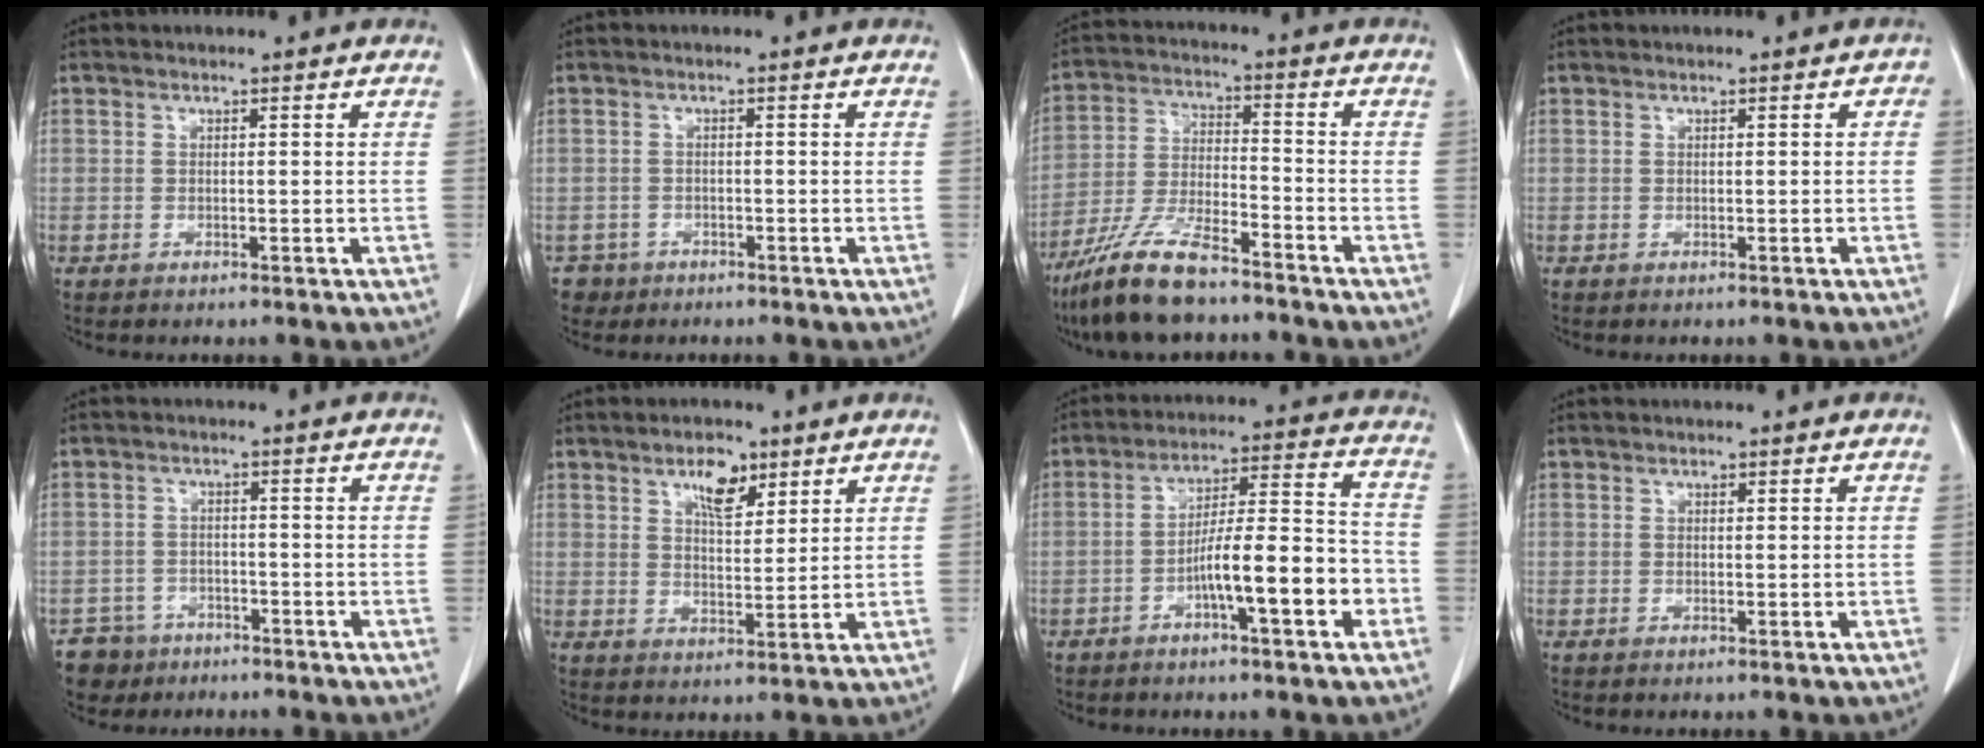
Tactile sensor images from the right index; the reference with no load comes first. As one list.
[{"total": 2.7, "force": [-1.4, 2.2, -0.5], "torque": [0.005, 0.010, -0.026]}, {"total": 11.7, "force": [-9.2, 2.1, 7.0], "torque": [-0.146, -0.022, -0.171]}, {"total": 0.6, "force": [-0.2, 0.3, 0.4], "torque": [0.001, 0.005, -0.002]}, {"total": 5.0, "force": [-3.5, 3.6, -0.5], "torque": [0.012, 0.007, -0.058]}, {"total": 5.3, "force": [3.3, 2.2, 3.6], "torque": [-0.067, 0.001, 0.058]}, {"total": 11.4, "force": [-4.5, 1.3, 10.4], "torque": [-0.170, 0.019, -0.072]}, {"total": 0.0}]